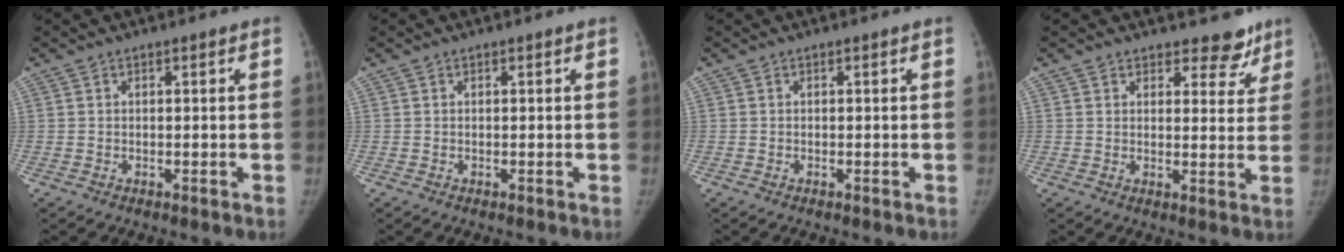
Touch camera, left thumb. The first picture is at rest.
{"total": 0.0}
{"total": 0.0}
{"total": 6.1, "force": [4.9, 3.4, 1.4], "torque": [0.024, -0.032, 0.059]}